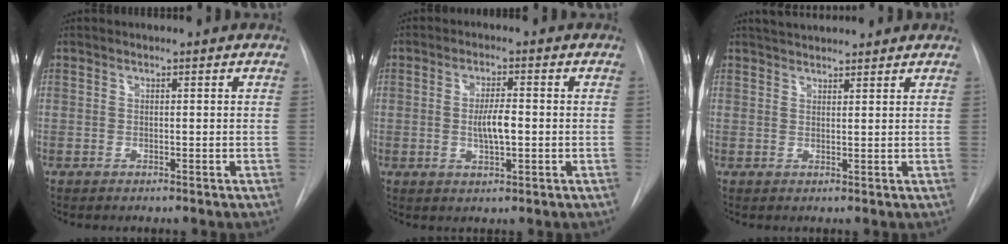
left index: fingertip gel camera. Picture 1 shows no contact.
{"total": 4.4, "force": [-0.4, 1.1, 4.3], "torque": [-0.079, 0.000, -0.005]}
{"total": 6.2, "force": [5.7, 1.0, 2.1], "torque": [-0.034, 0.038, 0.084]}